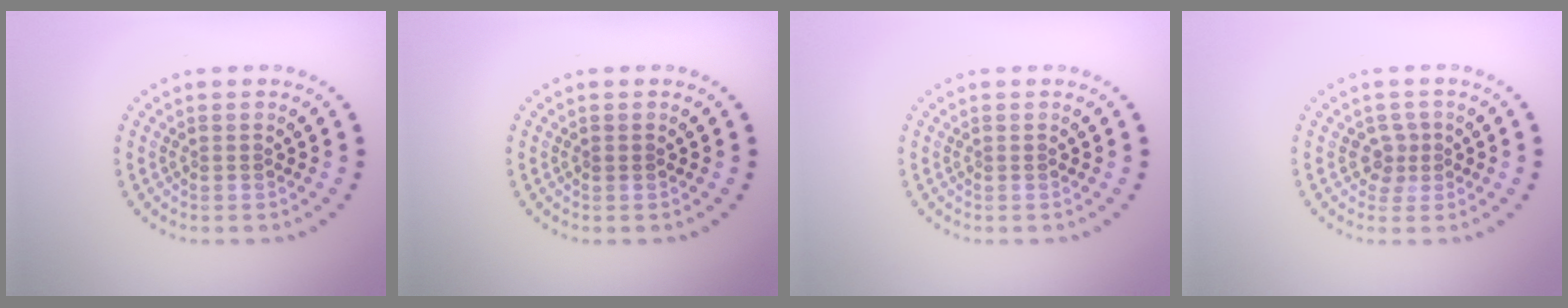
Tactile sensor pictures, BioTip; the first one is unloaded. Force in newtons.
{"total": 0.5, "press": 0.5, "slide": 0.1}
{"total": 0.0}
{"total": 1.7, "press": 1.3, "slide": 1.2}